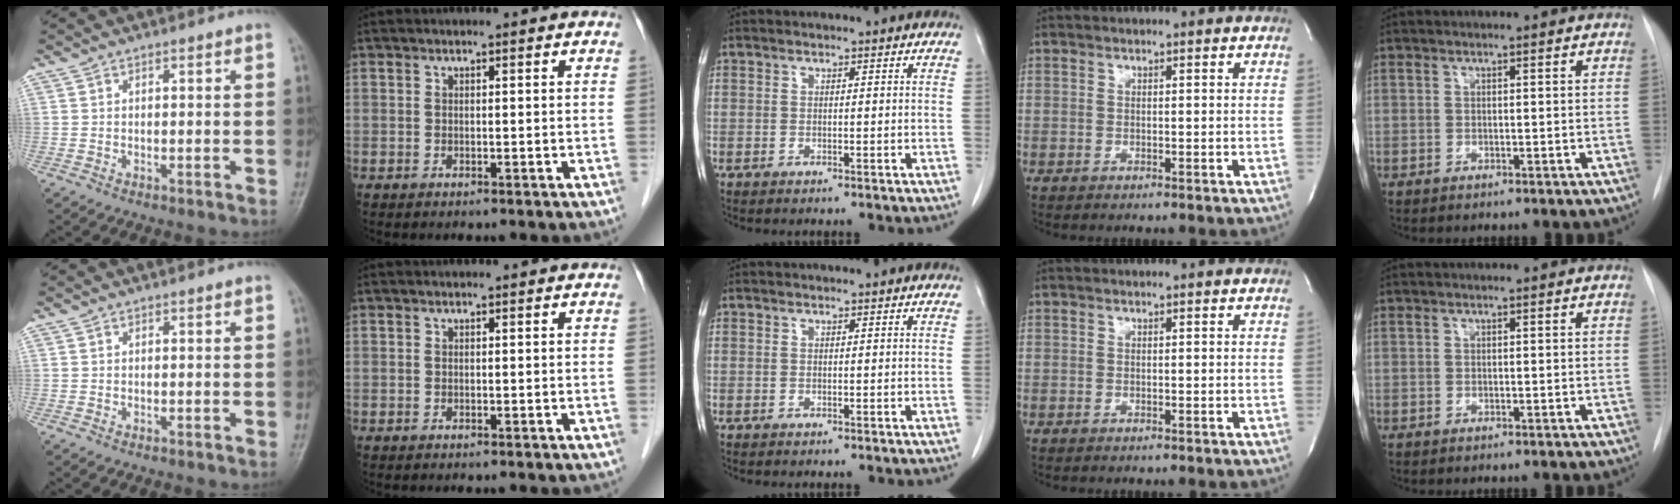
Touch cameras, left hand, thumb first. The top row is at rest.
{}